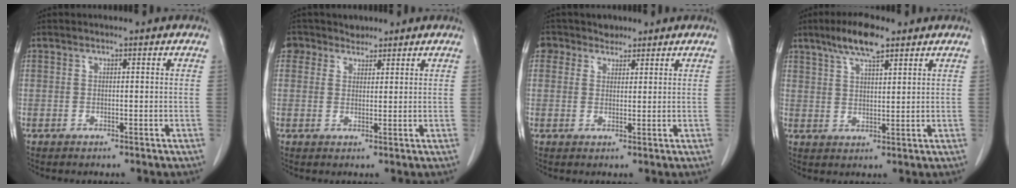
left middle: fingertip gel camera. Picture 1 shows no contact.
{"total": 3.7, "force": [2.8, 2.5, -0.3], "torque": [0.009, 0.016, 0.047]}
{"total": 3.8, "force": [2.6, 2.7, -0.1], "torque": [0.003, 0.017, 0.043]}
{"total": 7.2, "force": [5.0, 1.5, 4.9], "torque": [-0.098, 0.008, 0.091]}